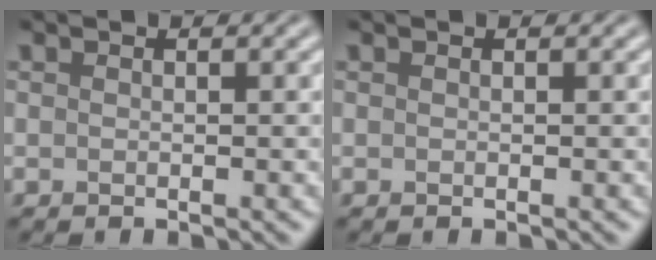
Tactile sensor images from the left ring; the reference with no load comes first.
{"total": 0.0}